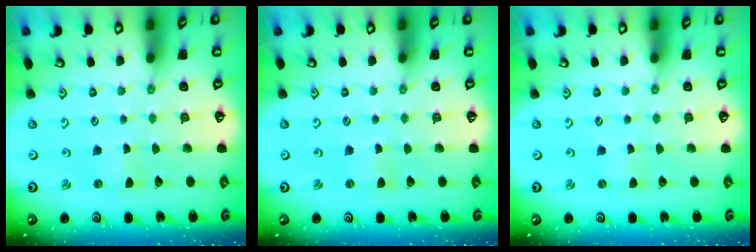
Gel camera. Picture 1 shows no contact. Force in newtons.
{"total": 0.0}
{"total": 0.0}